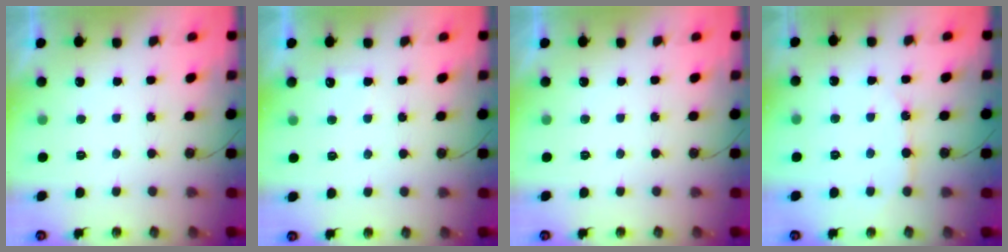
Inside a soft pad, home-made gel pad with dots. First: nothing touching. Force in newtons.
{"total": 4.9, "press": 4.9, "slide": 0.4}
{"total": 0.0}
{"total": 6.5, "press": 6.5, "slide": 0.5}